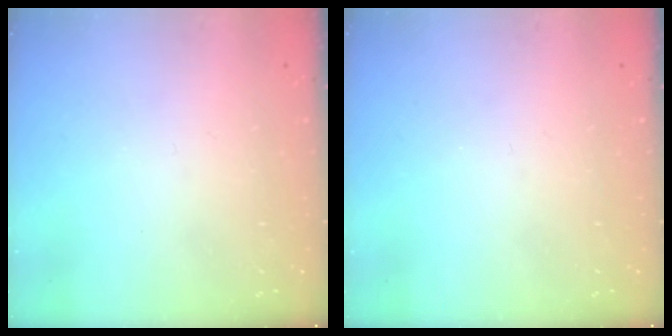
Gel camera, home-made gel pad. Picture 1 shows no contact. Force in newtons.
{"total": 0.0}